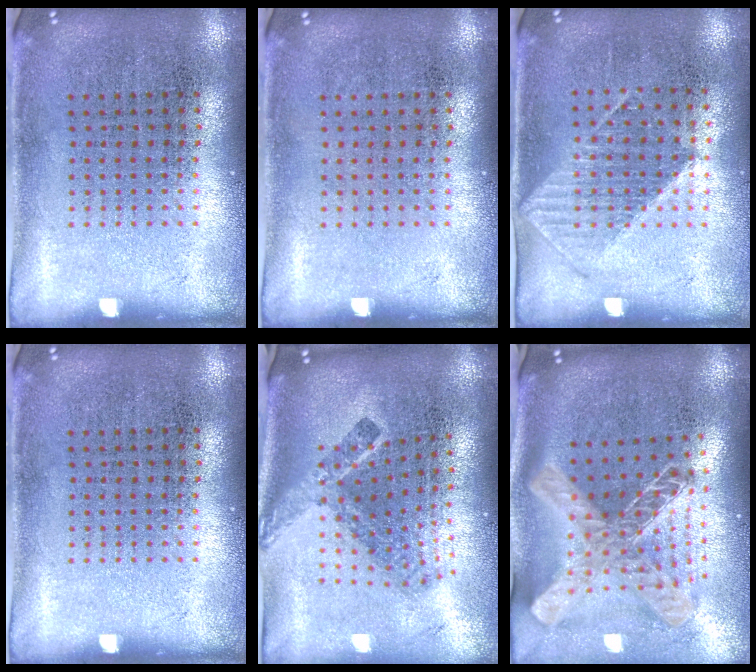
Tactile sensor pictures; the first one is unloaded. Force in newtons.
{"total": 0.0}
{"total": 0.9, "press": 0.8, "slide": 0.4}
{"total": 0.0}
{"total": 2.4, "press": 1.5, "slide": 1.9}
{"total": 2.4, "press": 1.8, "slide": 1.6}